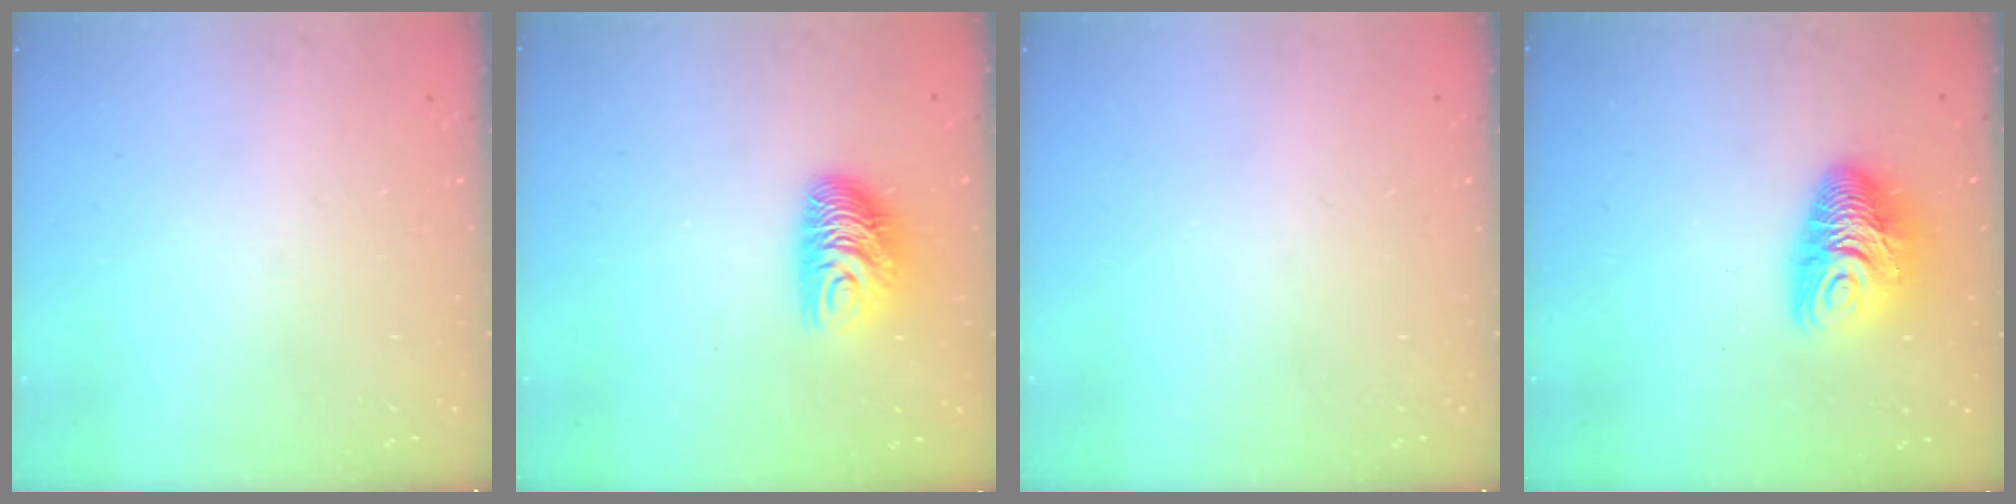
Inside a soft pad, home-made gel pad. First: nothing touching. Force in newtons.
{"total": 8.8, "press": 8.8, "slide": 0.8}
{"total": 0.0}
{"total": 10.9, "press": 10.8, "slide": 1.2}